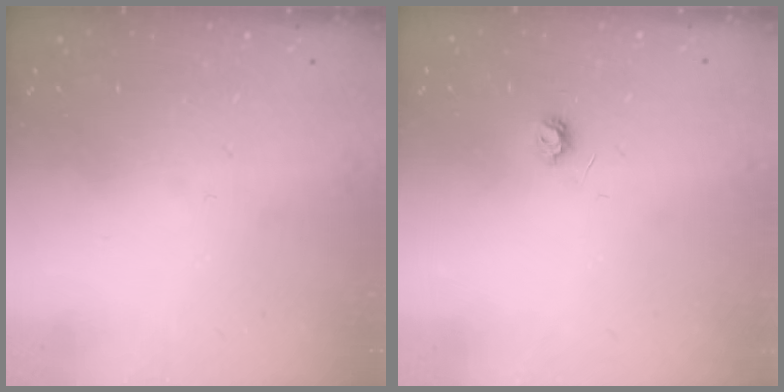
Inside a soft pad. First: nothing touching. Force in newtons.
{"total": 3.9, "press": 3.8, "slide": 0.6}